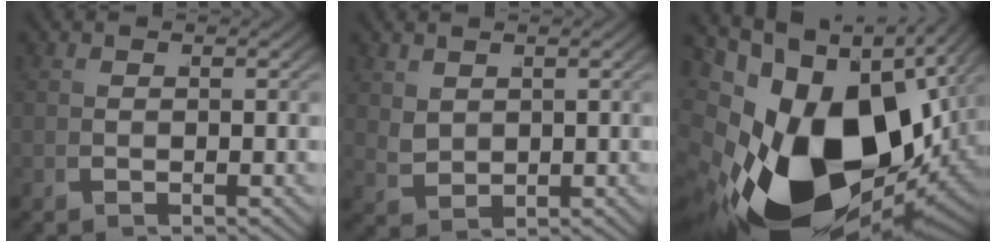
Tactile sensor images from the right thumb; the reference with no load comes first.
{"total": 1.7, "force": [1.0, 1.0, 1.0], "torque": [-0.023, -0.009, 0.034]}
{"total": 23.3, "force": [-2.2, 13.6, 18.9], "torque": [-0.351, -0.055, -0.005]}